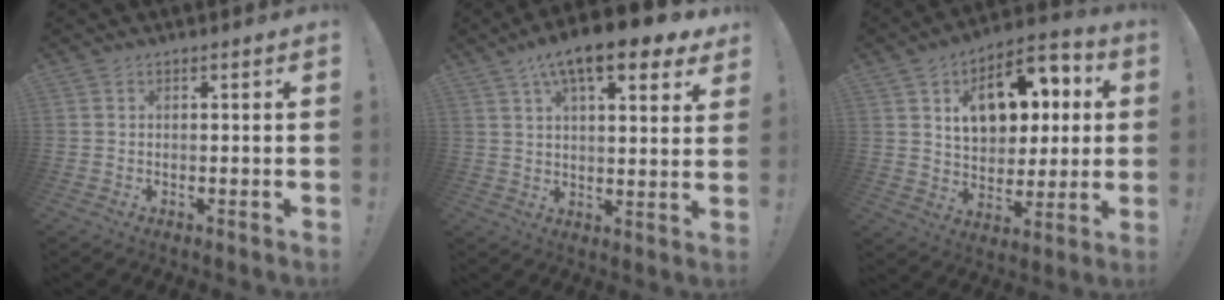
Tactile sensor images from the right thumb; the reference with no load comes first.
{"total": 14.2, "force": [8.5, 4.8, 10.2], "torque": [-0.155, -0.046, 0.139]}
{"total": 16.4, "force": [5.6, 10.9, 10.9], "torque": [-0.151, -0.020, 0.101]}